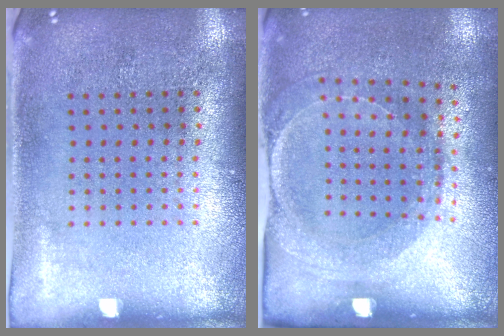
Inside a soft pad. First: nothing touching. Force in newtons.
{"total": 1.6, "press": 1.5, "slide": 0.6}